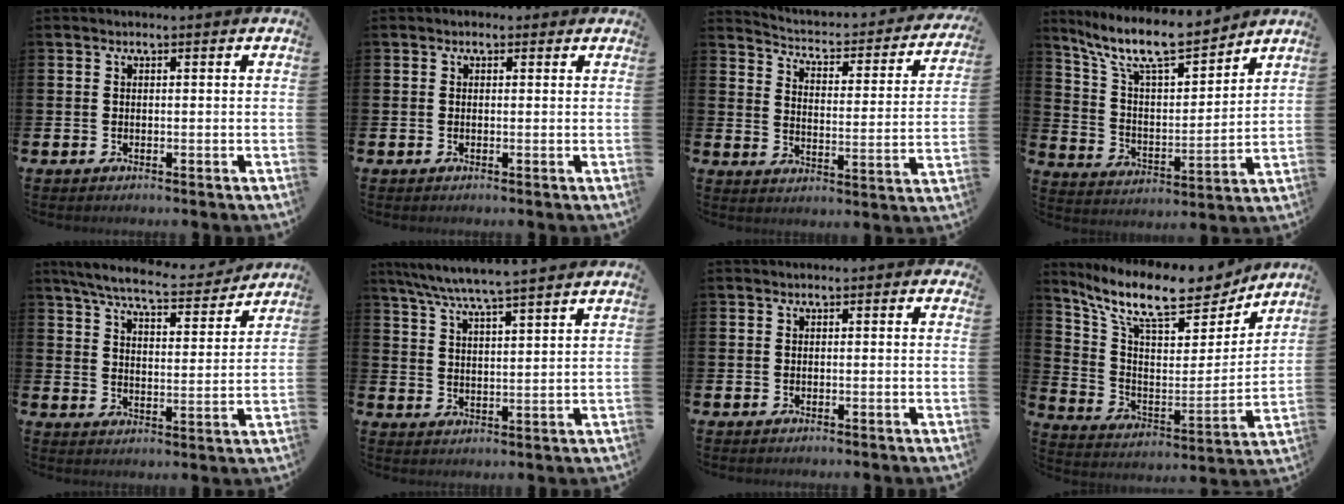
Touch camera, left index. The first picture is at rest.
{"total": 0.7, "force": [0.3, 0.6, 0.1], "torque": [0.002, 0.006, 0.003]}
{"total": 3.4, "force": [3.0, 1.2, 1.2], "torque": [-0.045, -0.033, 0.038]}
{"total": 11.2, "force": [9.7, 2.5, 5.0], "torque": [-0.126, -0.055, 0.171]}
{"total": 7.4, "force": [6.9, 0.9, 2.6], "torque": [-0.070, -0.044, 0.116]}
{"total": 6.6, "force": [6.2, -0.3, 2.1], "torque": [-0.062, -0.033, 0.110]}
{"total": 0.0}
{"total": 12.7, "force": [10.6, 3.5, 6.0], "torque": [-0.138, -0.071, 0.180]}